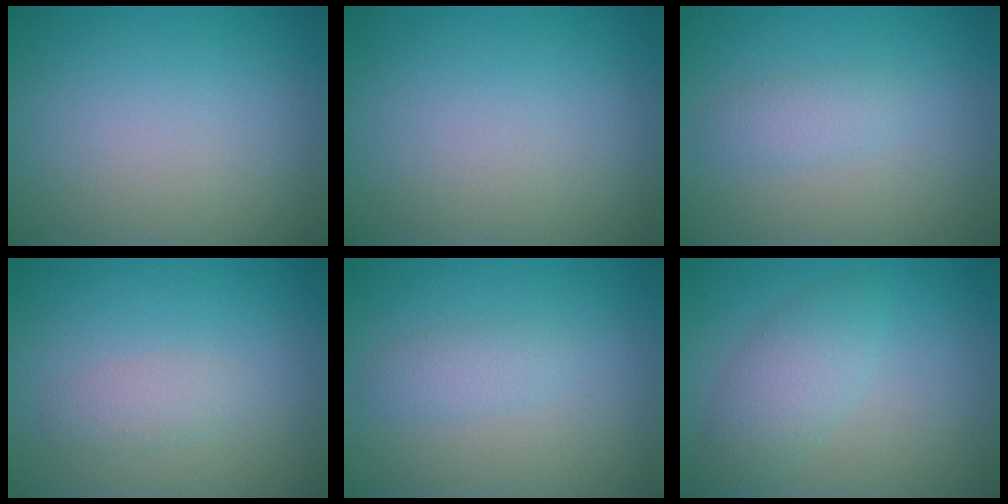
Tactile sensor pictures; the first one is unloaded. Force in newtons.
{"total": 0.0}
{"total": 1.5, "press": 1.5, "slide": 0.1}
{"total": 1.4, "press": 1.4, "slide": 0.1}
{"total": 1.5, "press": 1.5, "slide": 0.1}
{"total": 3.1, "press": 3.1, "slide": 0.1}